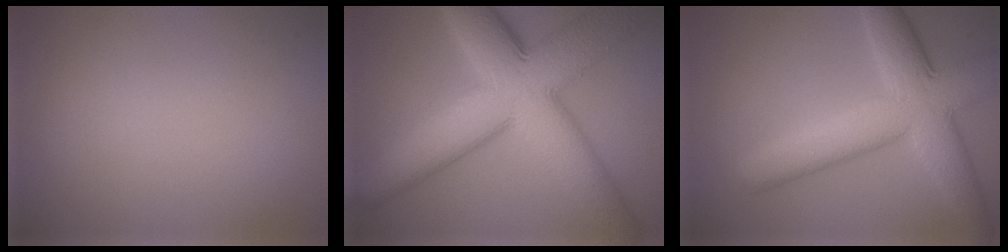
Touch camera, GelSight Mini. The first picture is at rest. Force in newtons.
{"total": 13.3, "press": 13.3, "slide": 0.4}
{"total": 8.5, "press": 8.5, "slide": 0.6}